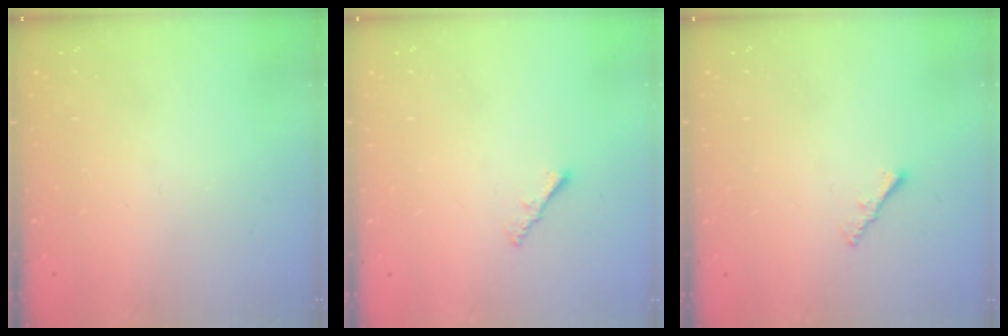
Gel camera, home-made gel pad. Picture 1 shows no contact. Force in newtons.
{"total": 1.6, "press": 1.5, "slide": 0.5}
{"total": 1.6, "press": 1.5, "slide": 0.5}